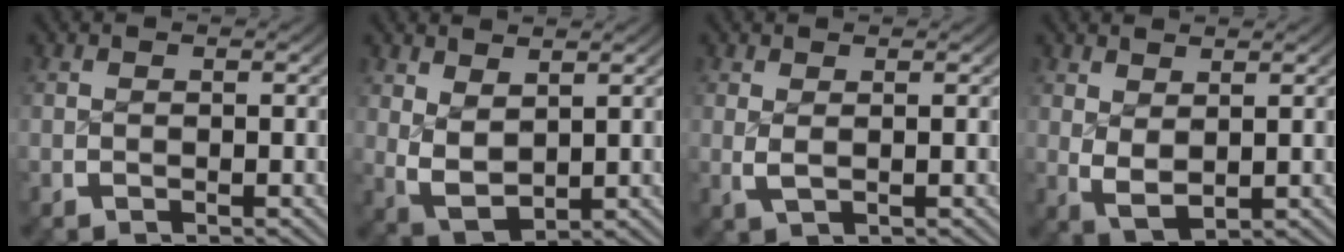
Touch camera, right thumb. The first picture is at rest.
{"total": 5.3, "force": [0.6, 3.8, 3.5], "torque": [-0.087, -0.026, 0.030]}
{"total": 1.4, "force": [0.4, 0.5, 1.2], "torque": [-0.034, -0.009, 0.015]}
{"total": 3.5, "force": [0.7, 2.2, 2.6], "torque": [-0.058, -0.019, 0.028]}